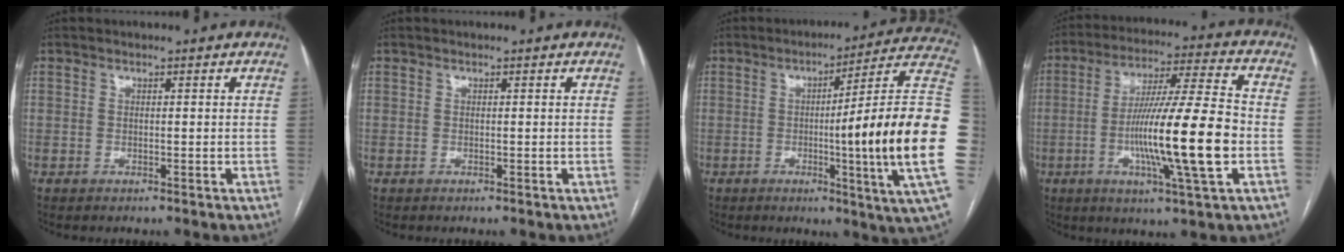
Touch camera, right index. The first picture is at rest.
{"total": 0.0}
{"total": 22.4, "force": [-2.3, -2.7, 22.1], "torque": [-0.221, 0.002, -0.050]}
{"total": 16.9, "force": [-3.5, 0.0, 16.6], "torque": [-0.291, -0.006, -0.065]}